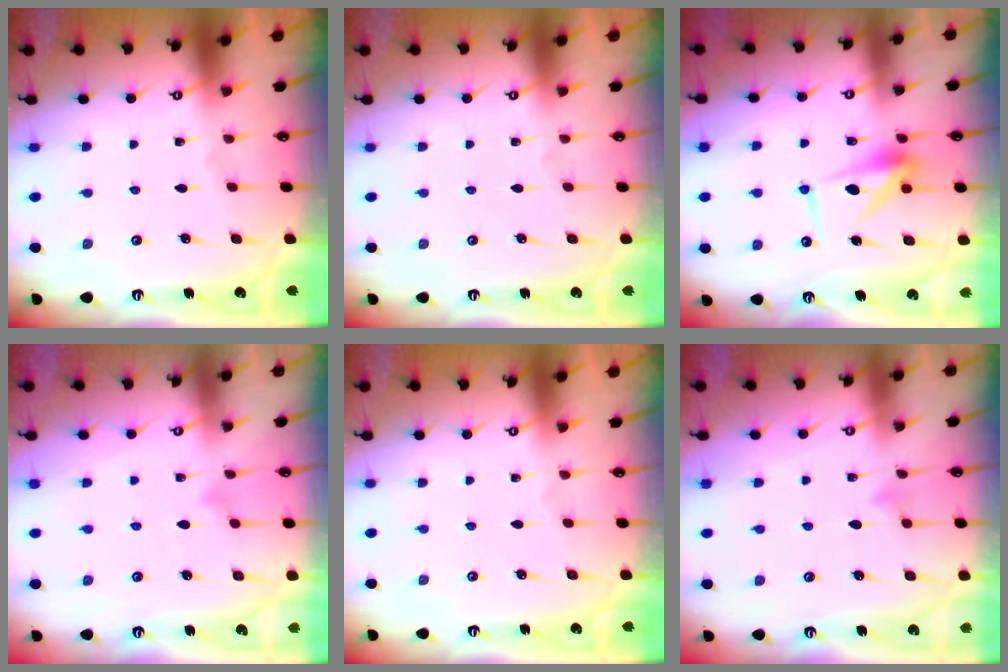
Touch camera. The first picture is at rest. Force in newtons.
{"total": 0.0}
{"total": 9.9, "press": 9.9, "slide": 0.2}
{"total": 7.4, "press": 7.4, "slide": 0.5}
{"total": 0.0}
{"total": 4.3, "press": 4.2, "slide": 0.5}